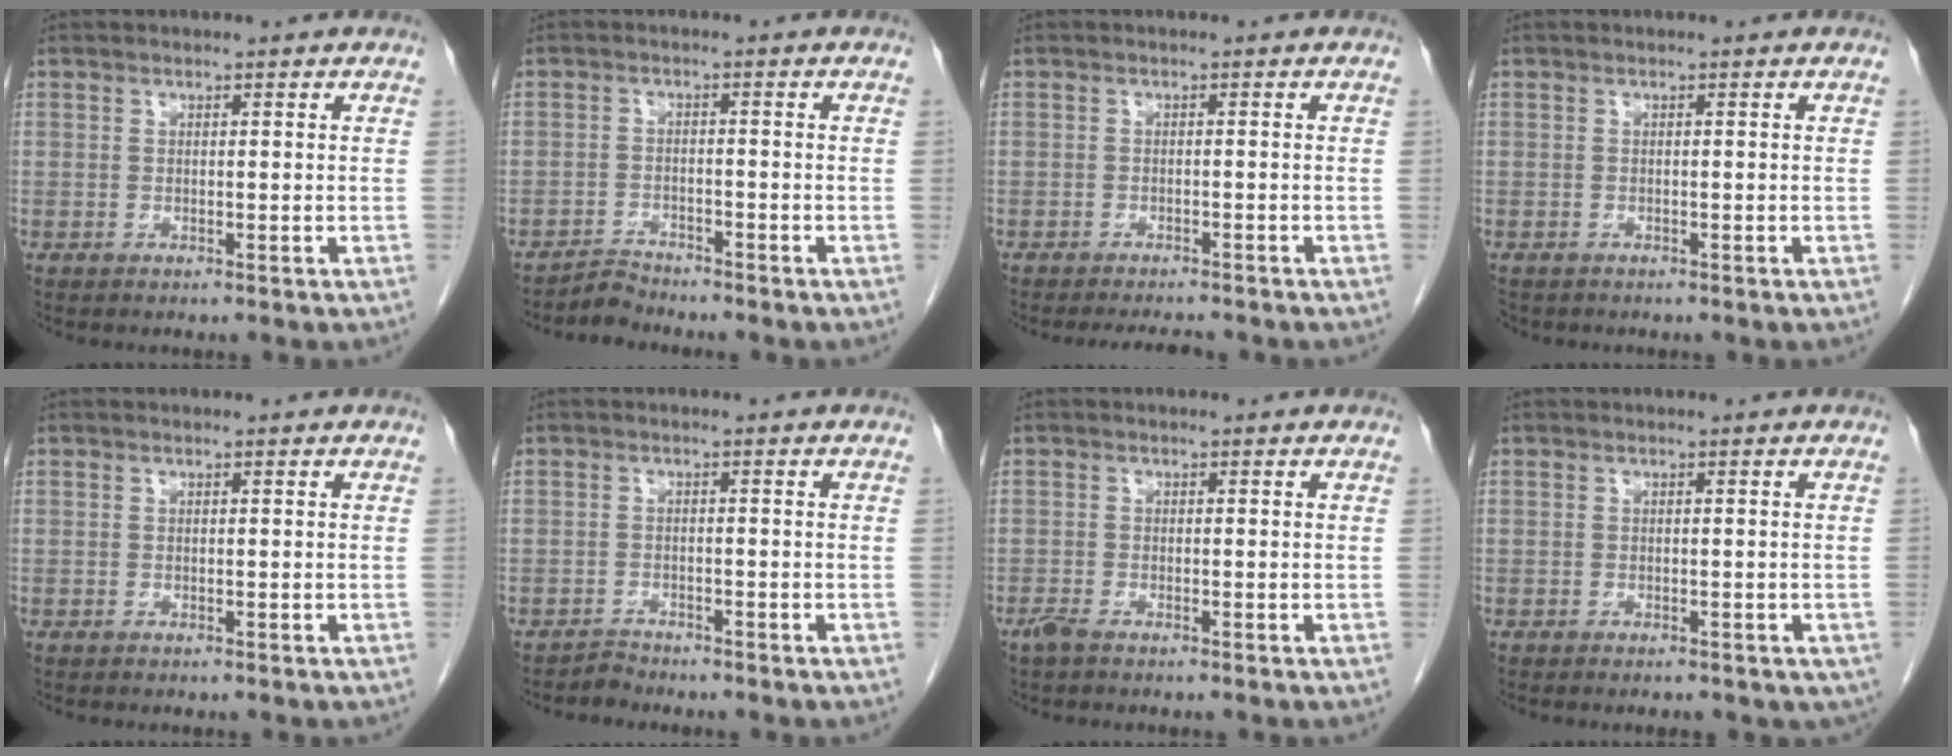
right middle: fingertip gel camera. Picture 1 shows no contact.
{"total": 1.6, "force": [-1.4, 0.1, -0.7], "torque": [0.018, -0.011, -0.024]}
{"total": 4.4, "force": [-4.1, 0.7, 1.4], "torque": [-0.017, -0.008, -0.058]}
{"total": 1.3, "force": [-1.1, 0.7, 0.3], "torque": [-0.012, -0.001, -0.016]}
{"total": 0.0}
{"total": 0.8, "force": [-0.5, 0.2, -0.6], "torque": [0.015, -0.005, -0.008]}
{"total": 1.5, "force": [-1.2, 0.3, 0.9], "torque": [-0.026, -0.004, -0.023]}
{"total": 3.8, "force": [-2.7, 1.8, 2.0], "torque": [-0.020, -0.005, -0.027]}